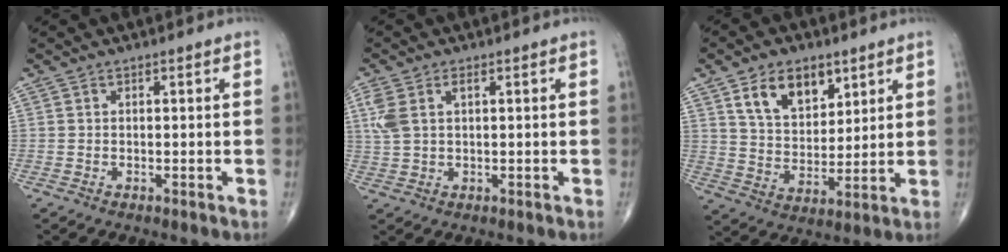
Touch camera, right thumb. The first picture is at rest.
{"total": 5.3, "force": [1.7, 2.7, 4.3], "torque": [-0.117, 0.016, 0.039]}
{"total": 11.7, "force": [6.2, 7.1, 7.0], "torque": [-0.092, -0.034, 0.117]}